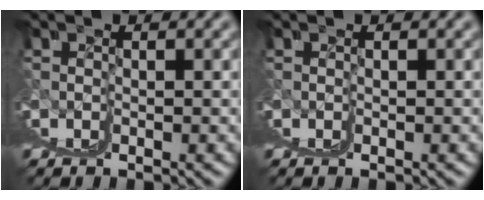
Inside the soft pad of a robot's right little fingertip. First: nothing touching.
{"total": 0.0}